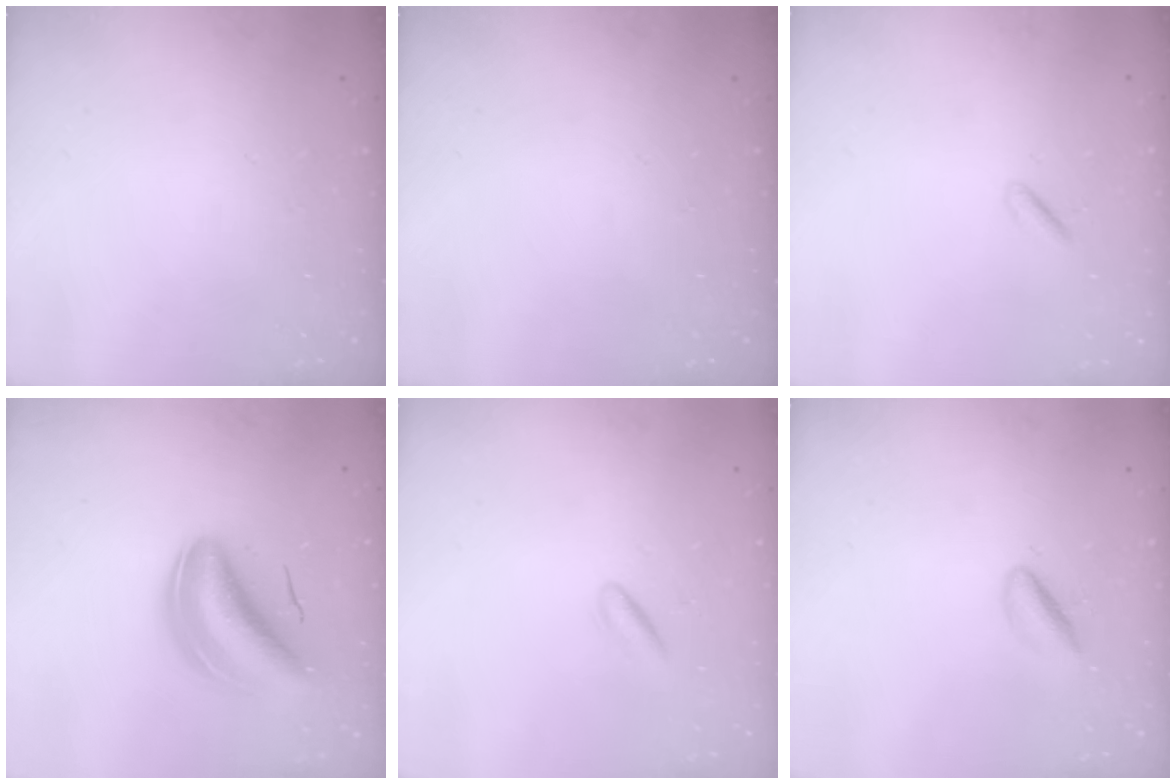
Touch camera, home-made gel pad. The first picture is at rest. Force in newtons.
{"total": 0.0}
{"total": 0.6, "press": 0.2, "slide": 0.6}
{"total": 8.4, "press": 8.0, "slide": 2.4}
{"total": 2.2, "press": 2.0, "slide": 0.9}
{"total": 2.9, "press": 2.8, "slide": 0.4}